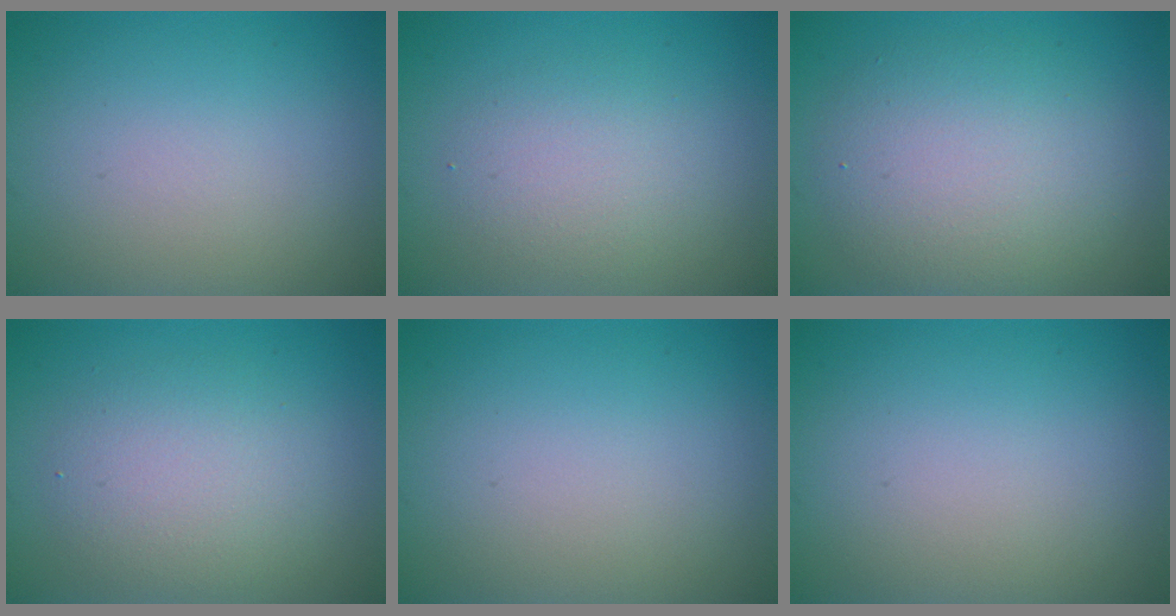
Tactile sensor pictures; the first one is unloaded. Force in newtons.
{"total": 2.6, "press": 2.6, "slide": 0.2}
{"total": 5.9, "press": 5.9, "slide": 0.5}
{"total": 4.0, "press": 4.0, "slide": 0.1}
{"total": 0.0}
{"total": 0.0}